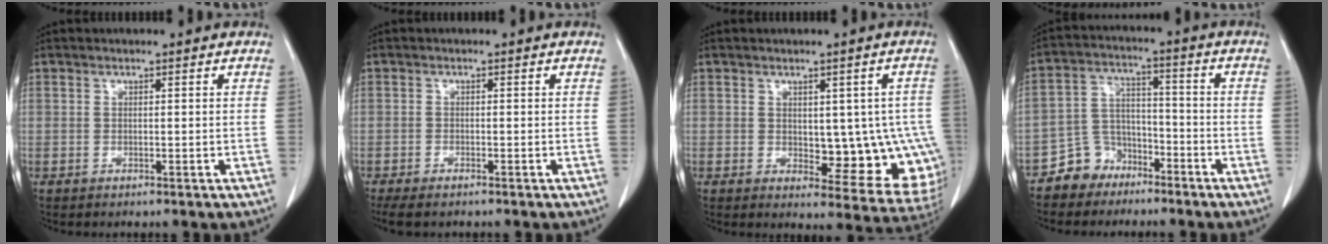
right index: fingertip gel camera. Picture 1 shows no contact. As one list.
[{"total": 4.3, "force": [-3.5, 1.3, 2.2], "torque": [-0.037, -0.011, -0.055]}, {"total": 11.2, "force": [-0.7, 5.4, 9.8], "torque": [-0.093, 0.004, 0.007]}, {"total": 7.0, "force": [-5.2, 4.7, 0.7], "torque": [-0.010, 0.019, -0.095]}]